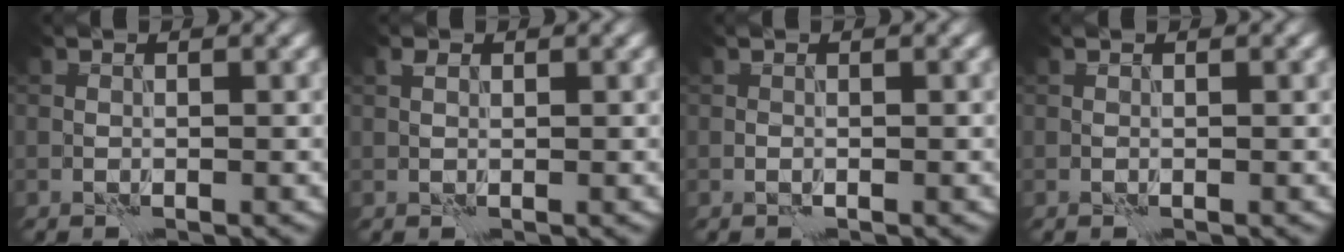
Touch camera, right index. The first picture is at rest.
{"total": 0.9, "force": [0.6, 0.5, 0.3], "torque": [-0.005, 0.003, 0.009]}
{"total": 0.0}
{"total": 0.0}